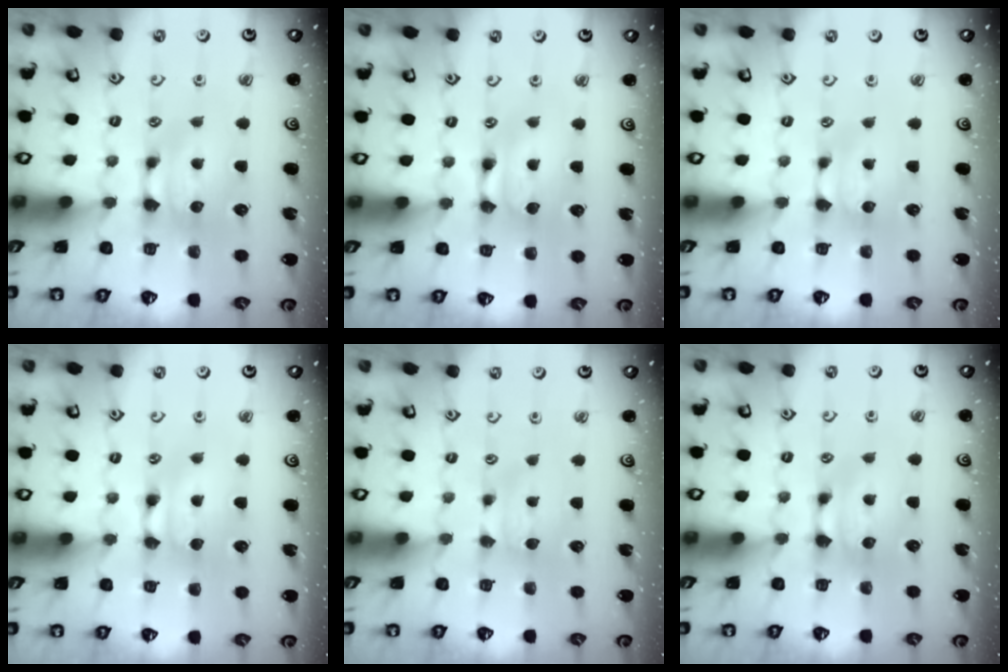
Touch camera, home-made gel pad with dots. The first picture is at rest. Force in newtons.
{"total": 1.7, "press": 1.7, "slide": 0.2}
{"total": 0.9, "press": 0.8, "slide": 0.3}
{"total": 1.7, "press": 1.7, "slide": 0.1}
{"total": 1.8, "press": 1.7, "slide": 0.6}
{"total": 0.0}